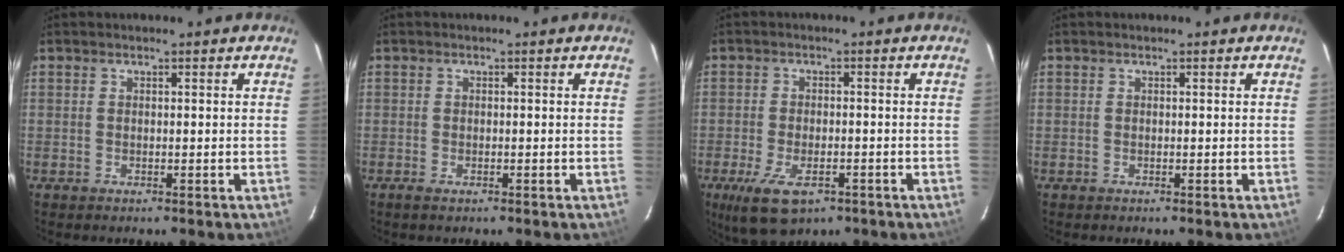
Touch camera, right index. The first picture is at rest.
{"total": 1.5, "force": [-1.1, 0.5, 1.0], "torque": [-0.017, -0.005, -0.018]}
{"total": 9.8, "force": [-5.4, 4.6, 6.8], "torque": [-0.149, -0.025, -0.088]}
{"total": 0.0}